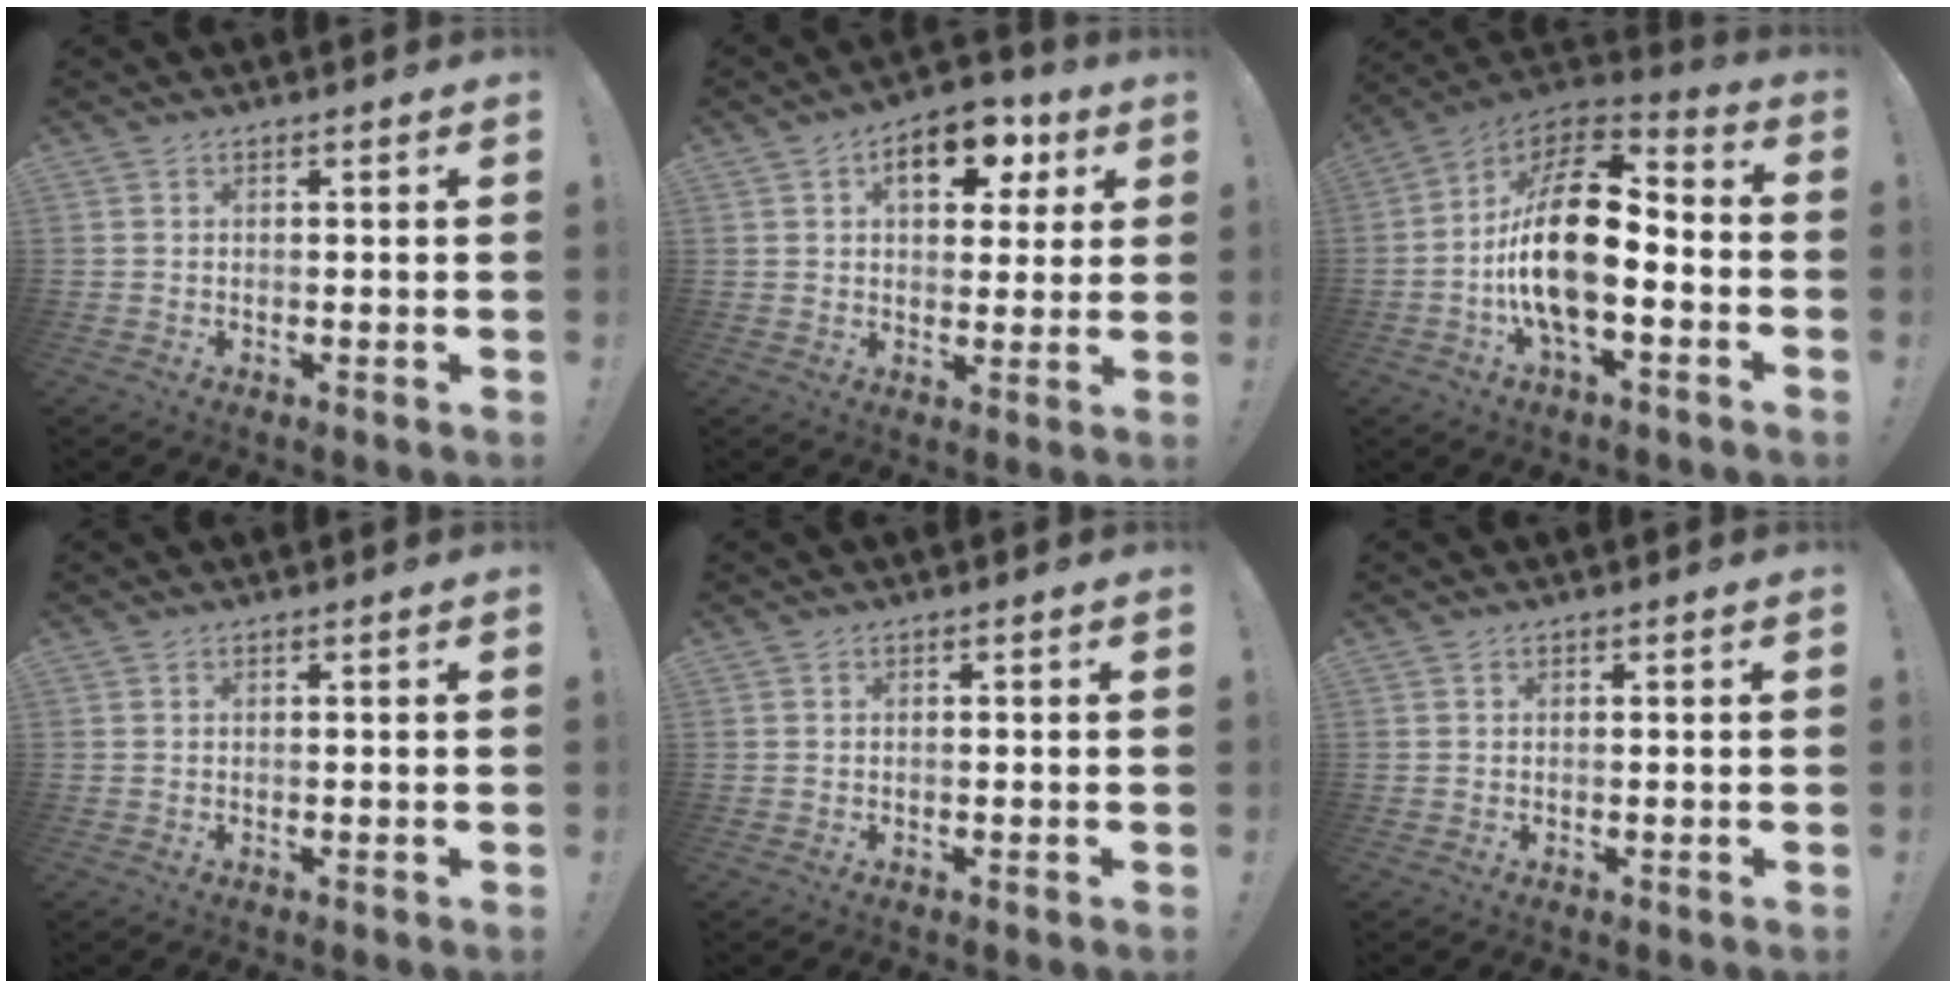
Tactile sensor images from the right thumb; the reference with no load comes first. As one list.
[{"total": 11.5, "force": [4.4, 6.9, 8.1], "torque": [-0.103, -0.007, 0.074]}, {"total": 21.1, "force": [-3.3, 9.2, 18.7], "torque": [-0.353, 0.019, -0.053]}, {"total": 0.0}, {"total": 0.0}, {"total": 0.0}]